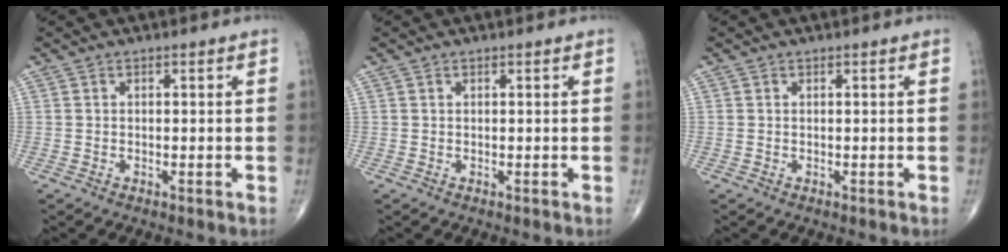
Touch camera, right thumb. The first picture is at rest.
{"total": 0.0}
{"total": 0.0}